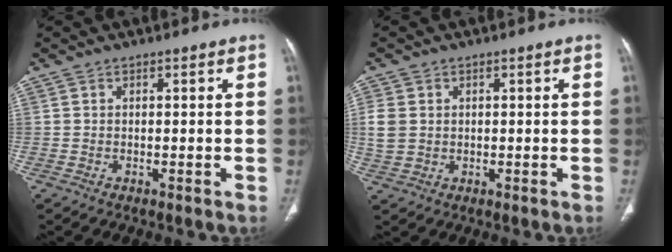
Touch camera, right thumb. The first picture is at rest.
{"total": 4.6, "force": [0.6, 3.8, 2.6], "torque": [-0.056, 0.002, 0.017]}